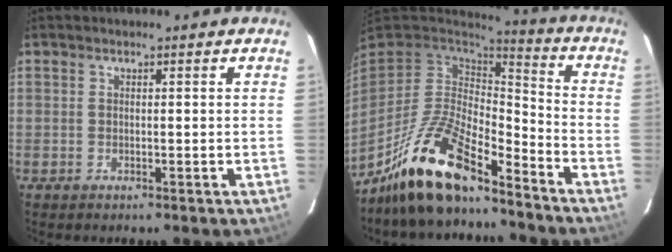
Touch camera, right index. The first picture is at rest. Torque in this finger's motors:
{"motor_torque": [0.59, -0.68, 0.79, 0.21]}